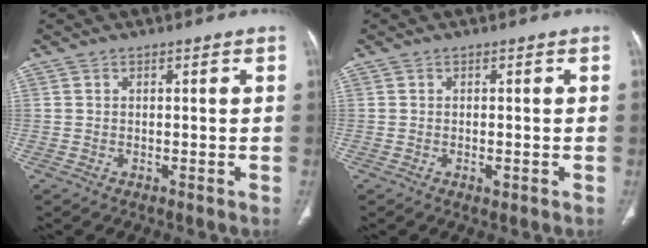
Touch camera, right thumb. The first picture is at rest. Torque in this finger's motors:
{"motor_torque": [0.20, -0.07, -0.11, -0.54, -0.03]}